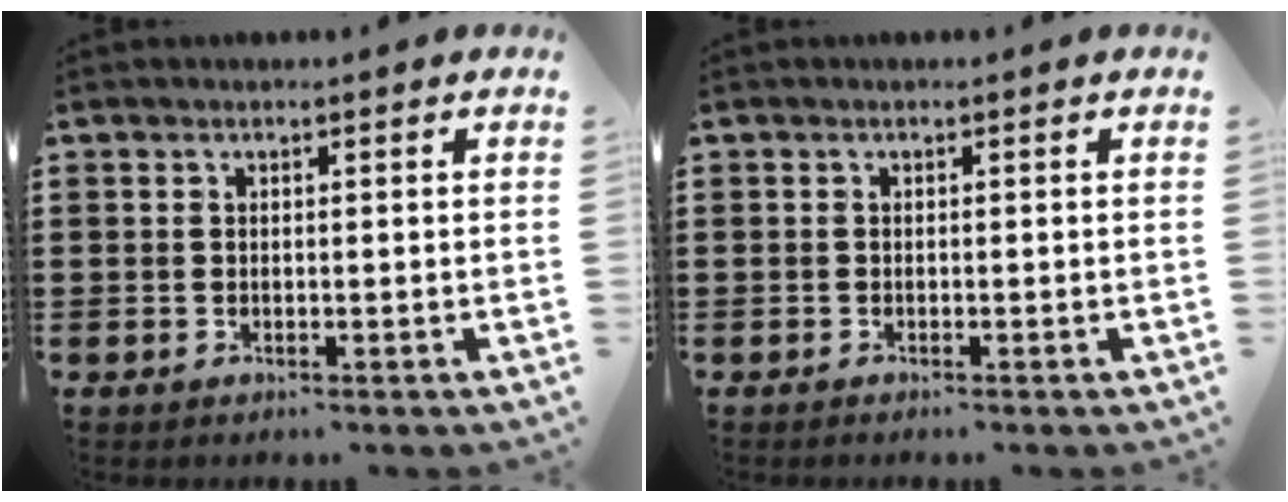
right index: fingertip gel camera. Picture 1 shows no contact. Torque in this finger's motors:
{"motor_torque": [-0.78, 1.13, -0.02, 0.01]}